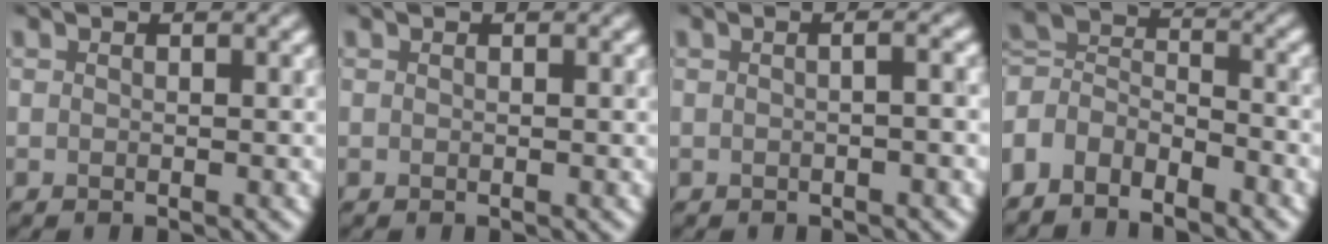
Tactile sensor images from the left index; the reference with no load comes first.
{"total": 0.0}
{"total": 3.5, "force": [0.4, 2.0, 2.9], "torque": [0.005, 0.018, -0.029]}
{"total": 4.5, "force": [-3.6, 2.3, 1.5], "torque": [-0.029, 0.003, -0.074]}